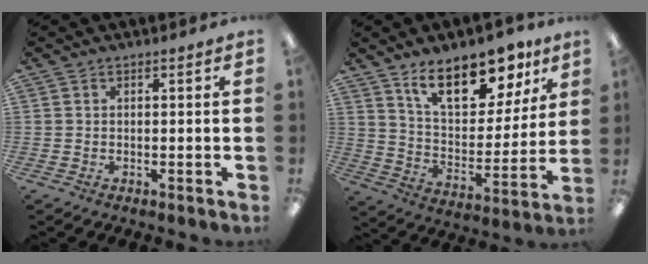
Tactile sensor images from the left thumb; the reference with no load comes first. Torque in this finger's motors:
{"motor_torque": [0.36, 0.43, 0.70, -1.19, 0.11]}